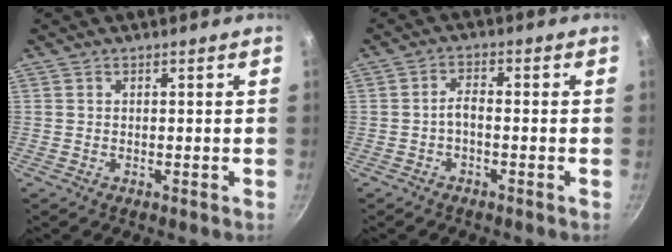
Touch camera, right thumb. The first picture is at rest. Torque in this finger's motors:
{"motor_torque": [-0.28, -0.34, 0.12, -0.07, 0.11]}